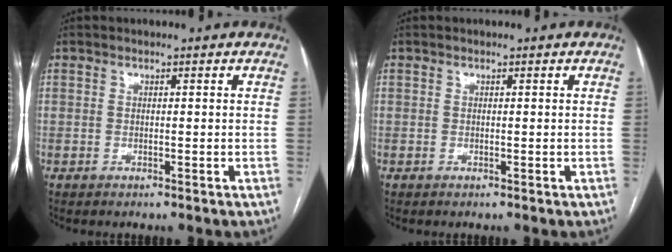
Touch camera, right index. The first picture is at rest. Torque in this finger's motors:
{"motor_torque": [0.00, 0.00, 0.00, 0.00]}